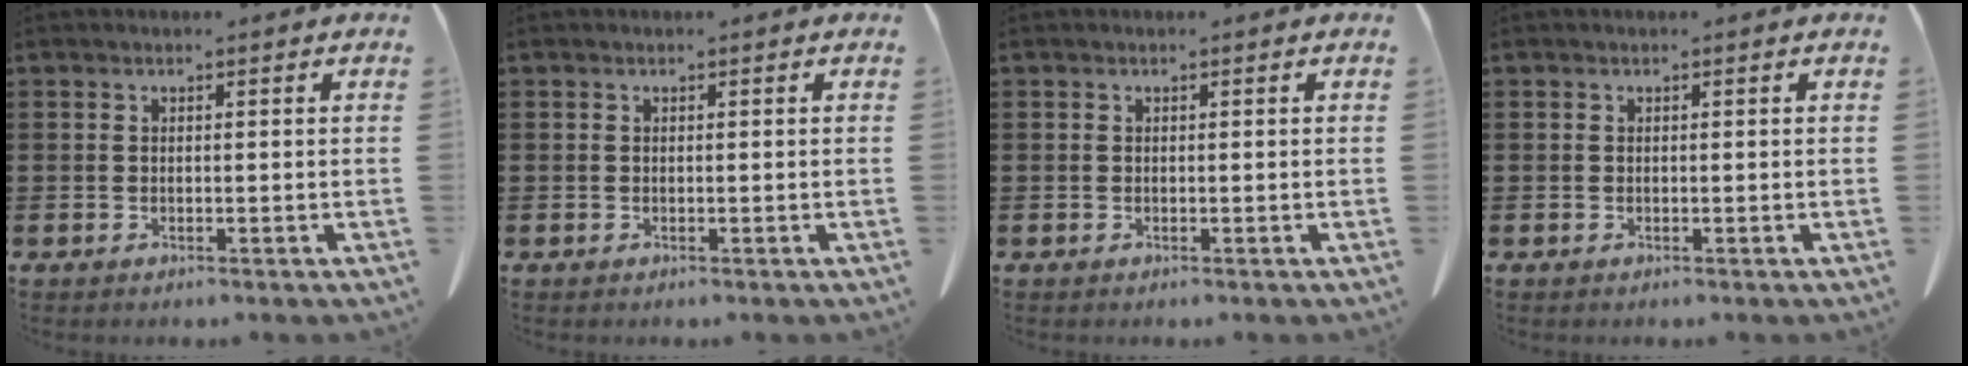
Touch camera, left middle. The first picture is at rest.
{"total": 0.0}
{"total": 0.0}
{"total": 0.0}